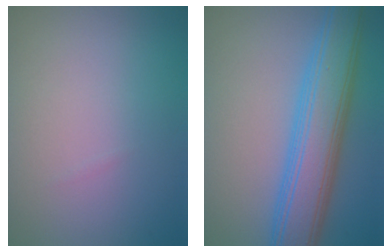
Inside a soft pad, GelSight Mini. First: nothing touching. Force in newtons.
{"total": 7.8, "press": 7.8, "slide": 0.1}